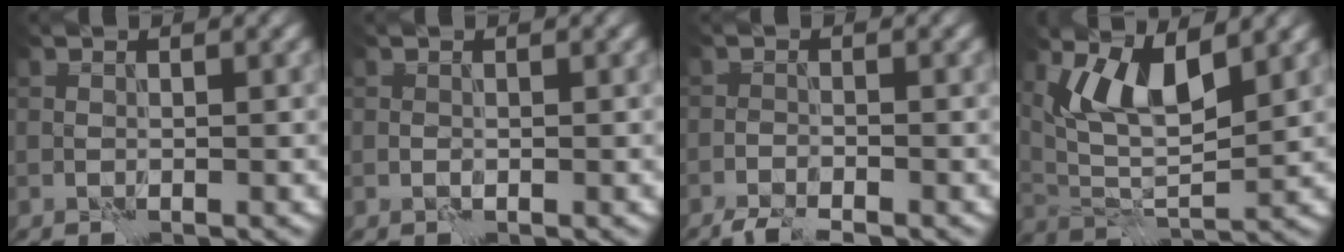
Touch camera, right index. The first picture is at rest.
{"total": 0.0}
{"total": 2.3, "force": [-2.2, 0.1, 0.7], "torque": [-0.012, -0.003, -0.044]}
{"total": 5.9, "force": [3.1, 2.0, 4.5], "torque": [-0.092, -0.014, 0.063]}